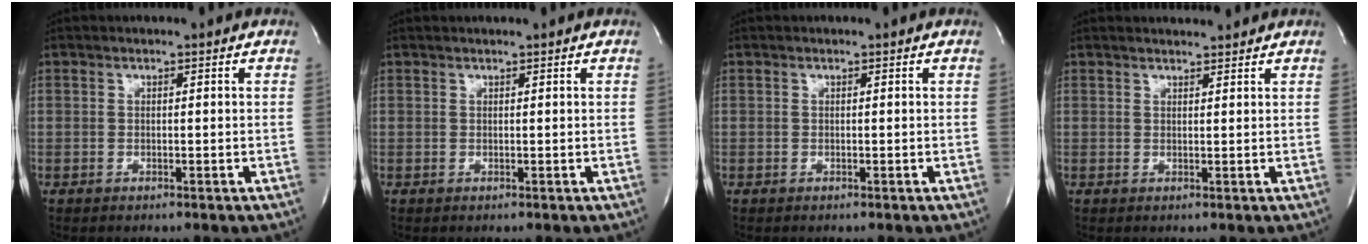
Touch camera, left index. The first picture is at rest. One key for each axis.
{"total": 0.7, "fx": 0.7, "fy": -0.1, "fz": 0.3, "tx": -0.007, "ty": 0.005, "tz": 0.013}
{"total": 0.0}
{"total": 2.8, "fx": 2.7, "fy": 0.4, "fz": 0.5, "tx": -0.015, "ty": 0.008, "tz": 0.037}